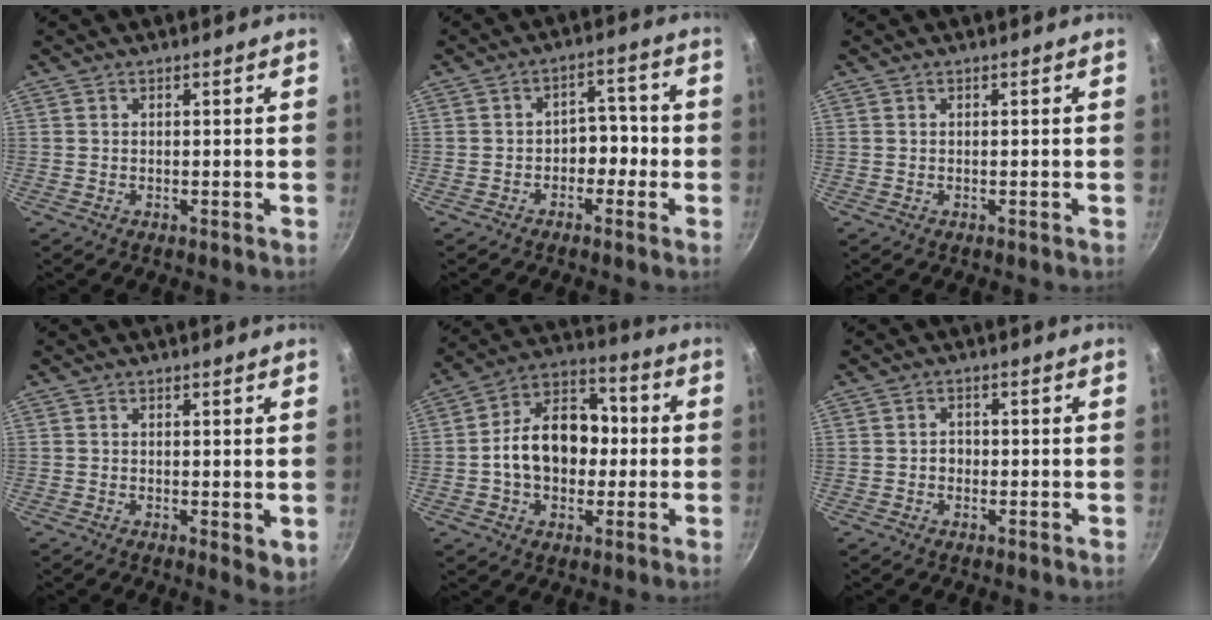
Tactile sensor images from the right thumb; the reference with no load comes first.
{"total": 5.6, "force": [-1.6, 4.0, 3.6], "torque": [-0.018, 0.030, -0.036]}
{"total": 0.0}
{"total": 2.8, "force": [-0.1, 0.8, 2.7], "torque": [-0.038, -0.012, -0.001]}
{"total": 15.8, "force": [-0.6, 11.0, 11.2], "torque": [-0.150, 0.037, -0.017]}
{"total": 1.7, "force": [-0.4, 1.5, 0.8], "torque": [-0.001, 0.007, -0.011]}